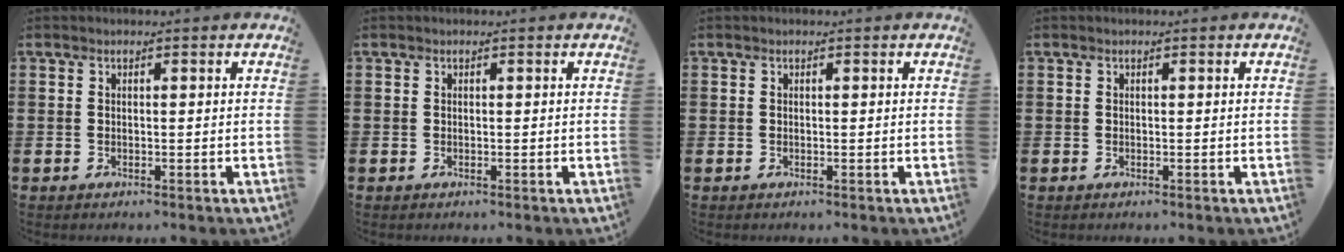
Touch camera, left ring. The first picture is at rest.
{"total": 0.0}
{"total": 0.0}
{"total": 0.0}